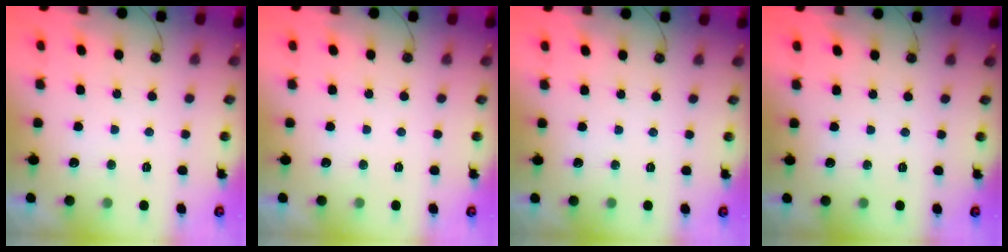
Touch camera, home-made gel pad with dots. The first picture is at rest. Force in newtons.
{"total": 0.0}
{"total": 0.0}
{"total": 0.0}